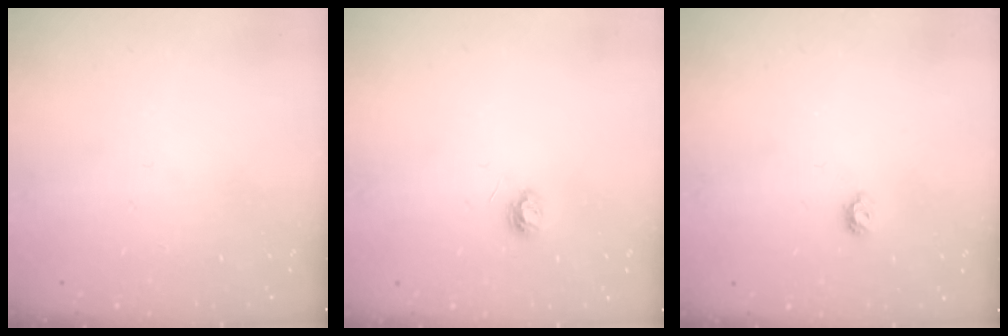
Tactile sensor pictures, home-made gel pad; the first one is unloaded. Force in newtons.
{"total": 3.9, "press": 3.9, "slide": 0.5}
{"total": 4.9, "press": 4.9, "slide": 0.8}